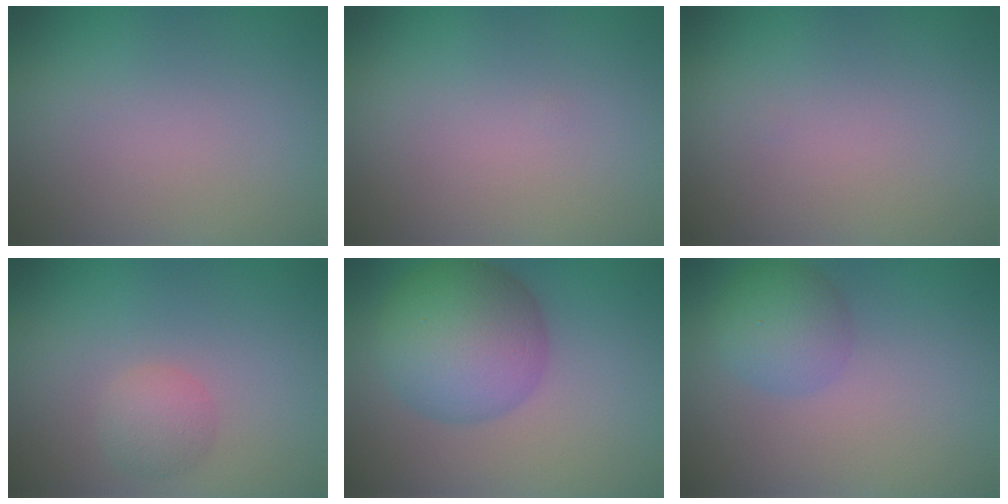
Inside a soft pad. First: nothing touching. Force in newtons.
{"total": 0.0}
{"total": 0.0}
{"total": 2.3, "press": 2.3, "slide": 0.2}
{"total": 7.4, "press": 7.4, "slide": 0.1}
{"total": 3.0, "press": 2.9, "slide": 0.2}